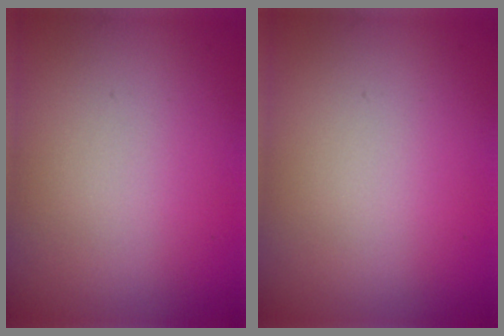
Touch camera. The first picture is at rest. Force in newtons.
{"total": 0.0}